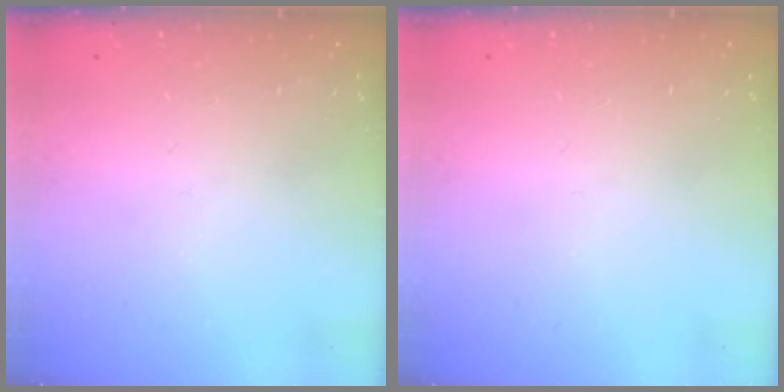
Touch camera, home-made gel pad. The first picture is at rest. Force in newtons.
{"total": 0.0}